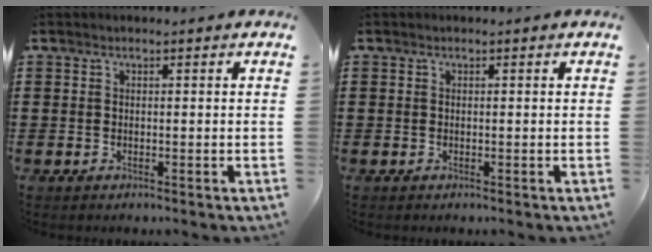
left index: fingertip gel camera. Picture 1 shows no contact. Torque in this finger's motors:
{"motor_torque": [0.03, 0.00, -0.02, -0.01]}